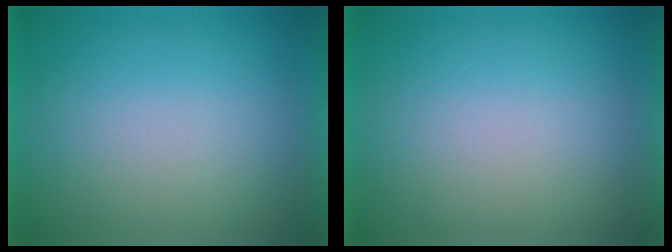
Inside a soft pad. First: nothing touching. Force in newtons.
{"total": 1.3}